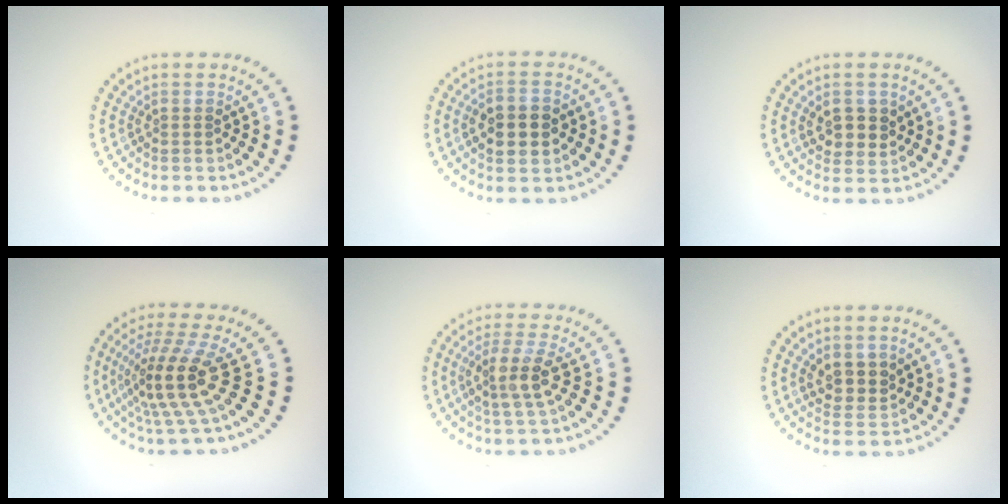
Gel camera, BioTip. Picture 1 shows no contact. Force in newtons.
{"total": 4.6, "press": 4.6, "slide": 0.2}
{"total": 2.8, "press": 2.7, "slide": 0.8}
{"total": 5.0, "press": 3.5, "slide": 3.6}
{"total": 3.4, "press": 2.9, "slide": 1.7}
{"total": 2.5, "press": 2.2, "slide": 1.1}